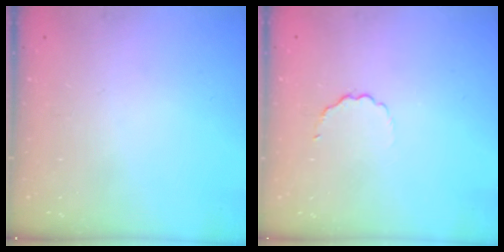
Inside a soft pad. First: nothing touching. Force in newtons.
{"total": 2.7, "press": 2.5, "slide": 0.9}